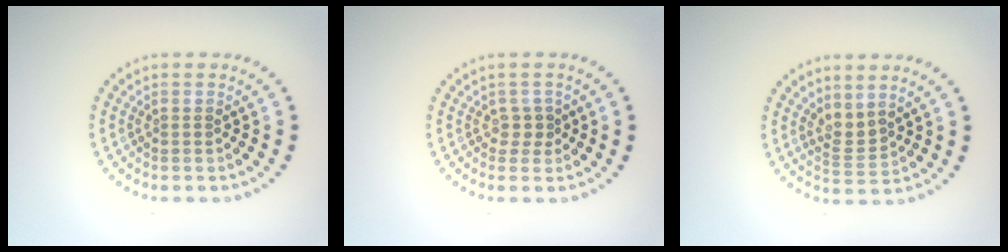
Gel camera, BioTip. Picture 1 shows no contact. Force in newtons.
{"total": 1.3, "press": 1.0, "slide": 0.9}
{"total": 2.0, "press": 1.4, "slide": 1.3}